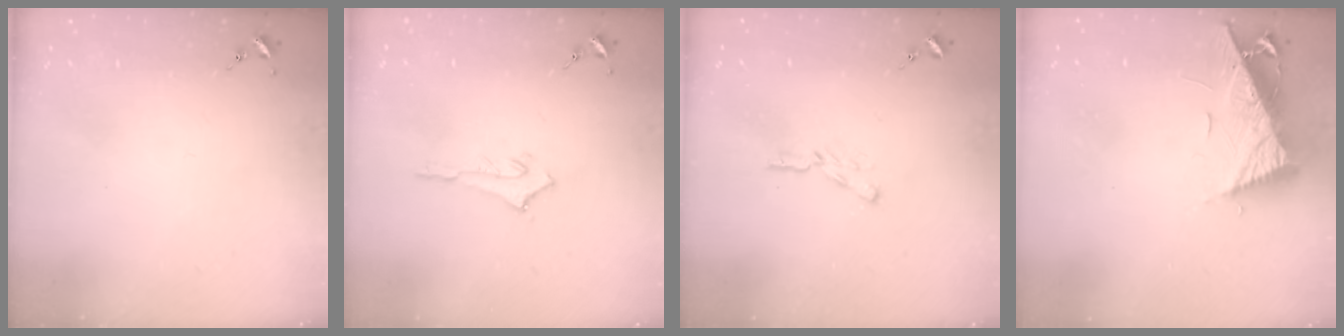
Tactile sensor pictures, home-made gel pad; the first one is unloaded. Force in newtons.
{"total": 2.6, "press": 2.6, "slide": 0.4}
{"total": 4.4, "press": 4.4, "slide": 0.2}
{"total": 10.8, "press": 10.8, "slide": 0.8}